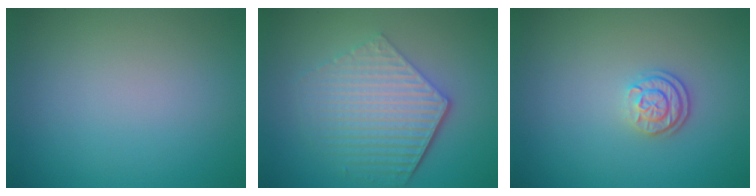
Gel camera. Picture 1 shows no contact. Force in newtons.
{"total": 6.1, "press": 4.4, "slide": 4.1}
{"total": 2.5, "press": 2.0, "slide": 1.5}